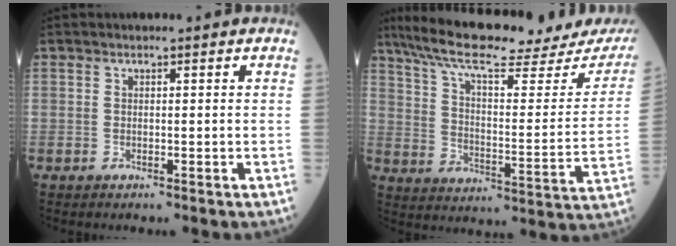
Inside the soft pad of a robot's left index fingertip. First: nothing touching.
{"total": 27.5, "force": [23.4, 4.3, 13.9], "torque": [-0.228, -0.021, 0.318]}